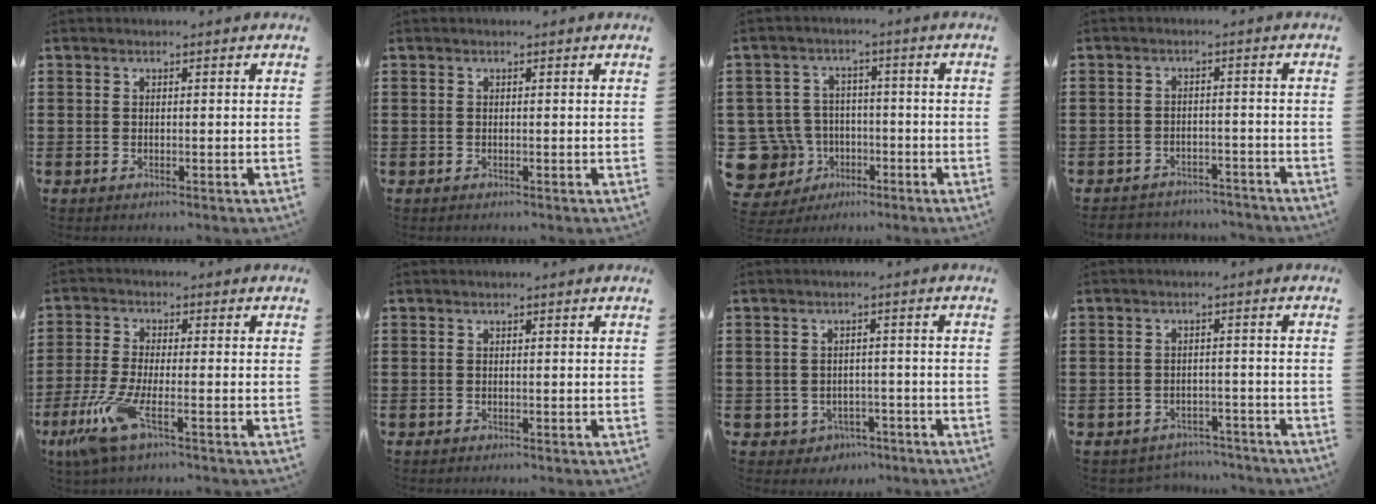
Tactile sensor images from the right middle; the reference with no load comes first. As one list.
[{"total": 0.0}, {"total": 8.8, "force": [-2.4, 8.0, 3.0], "torque": [-0.127, 0.004, -0.046]}, {"total": 2.9, "force": [-2.8, 0.5, -0.2], "torque": [-0.005, -0.002, -0.062]}, {"total": 7.3, "force": [-3.7, 1.5, 6.1], "torque": [-0.145, -0.019, -0.071]}, {"total": 0.0}, {"total": 2.0, "force": [-1.5, 1.3, 0.1], "torque": [-0.013, 0.002, -0.036]}, {"total": 2.6, "force": [-2.5, 0.6, -0.3], "torque": [-0.005, 0.001, -0.057]}]